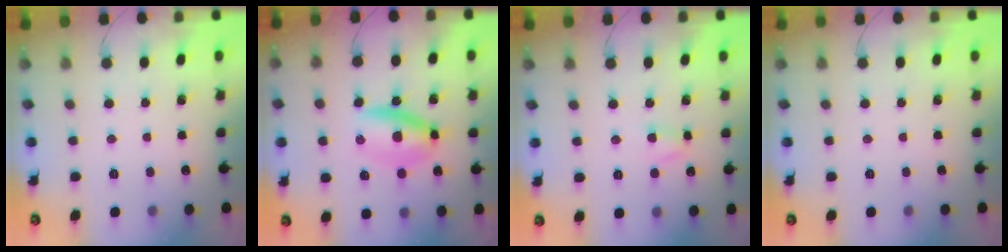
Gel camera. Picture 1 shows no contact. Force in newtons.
{"total": 6.5, "press": 6.4, "slide": 1.2}
{"total": 3.1, "press": 2.9, "slide": 1.0}
{"total": 0.0}